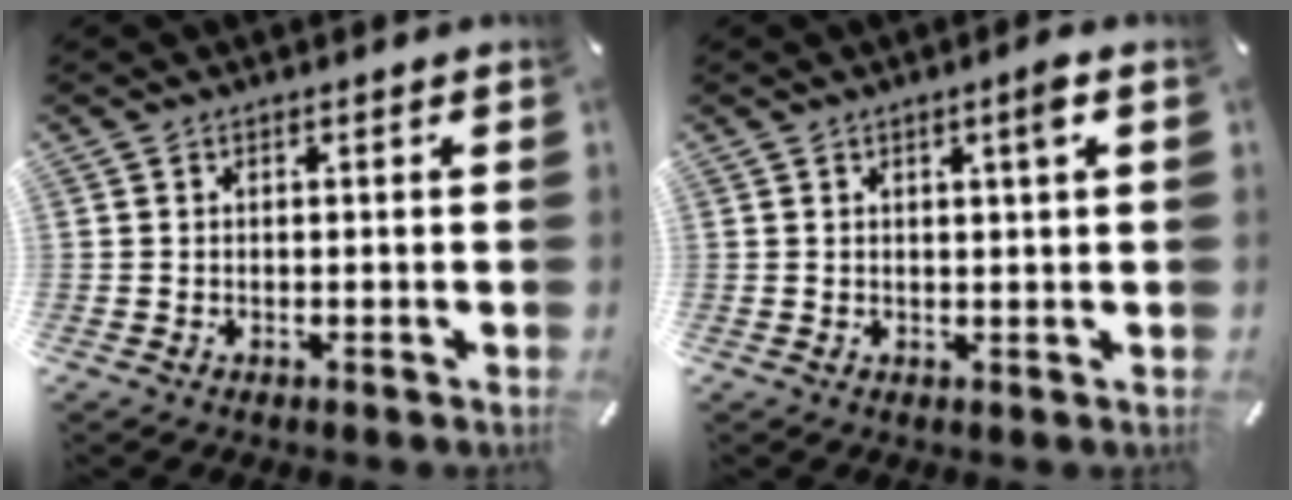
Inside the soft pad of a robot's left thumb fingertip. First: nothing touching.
{"total": 3.0, "force": [1.3, 0.2, 2.7], "torque": [-0.047, -0.004, 0.018]}